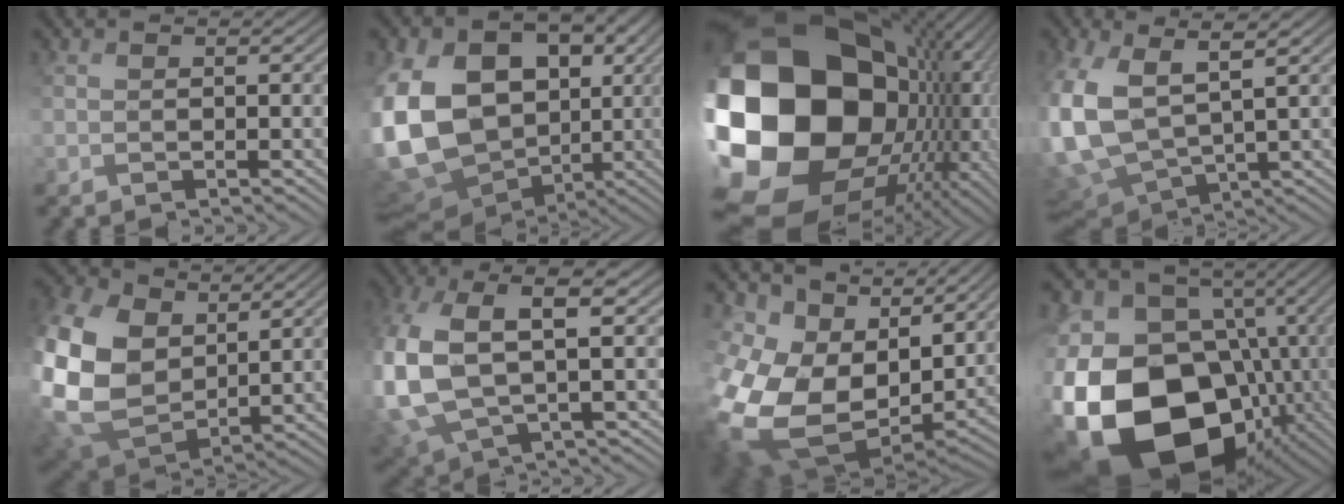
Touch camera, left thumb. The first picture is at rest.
{"total": 18.5, "force": [0.8, 14.9, 10.8], "torque": [-0.266, -0.011, 0.037]}
{"total": 22.5, "force": [-0.2, 18.1, 13.4], "torque": [-0.298, -0.054, 0.014]}
{"total": 11.8, "force": [2.9, 6.8, 9.3], "torque": [-0.261, -0.008, 0.065]}
{"total": 16.0, "force": [3.9, 11.8, 10.1], "torque": [-0.300, 0.000, 0.089]}
{"total": 12.6, "force": [1.9, 6.8, 10.5], "torque": [-0.278, 0.002, 0.048]}
{"total": 18.3, "force": [1.7, 13.9, 11.8], "torque": [-0.288, -0.038, 0.074]}
{"total": 22.2, "force": [-7.0, 16.4, 13.2], "torque": [-0.329, -0.040, -0.089]}